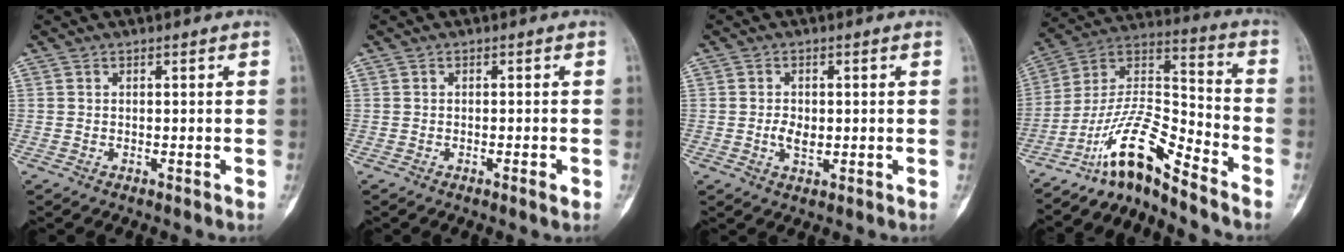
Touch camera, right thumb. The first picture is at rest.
{"total": 1.5, "force": [-0.7, 0.3, 1.3], "torque": [-0.021, -0.001, -0.010]}
{"total": 3.0, "force": [-0.2, 1.9, 2.3], "torque": [-0.037, 0.000, -0.003]}
{"total": 12.9, "force": [-10.4, 1.9, 7.4], "torque": [-0.152, 0.104, -0.199]}